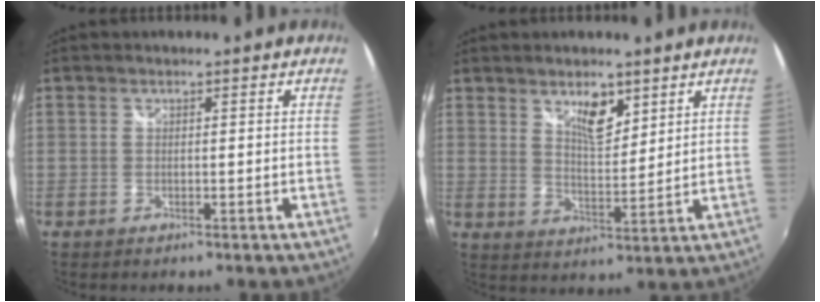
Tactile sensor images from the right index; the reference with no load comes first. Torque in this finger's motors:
{"motor_torque": [-0.04, 0.06, 0.25, 0.02]}